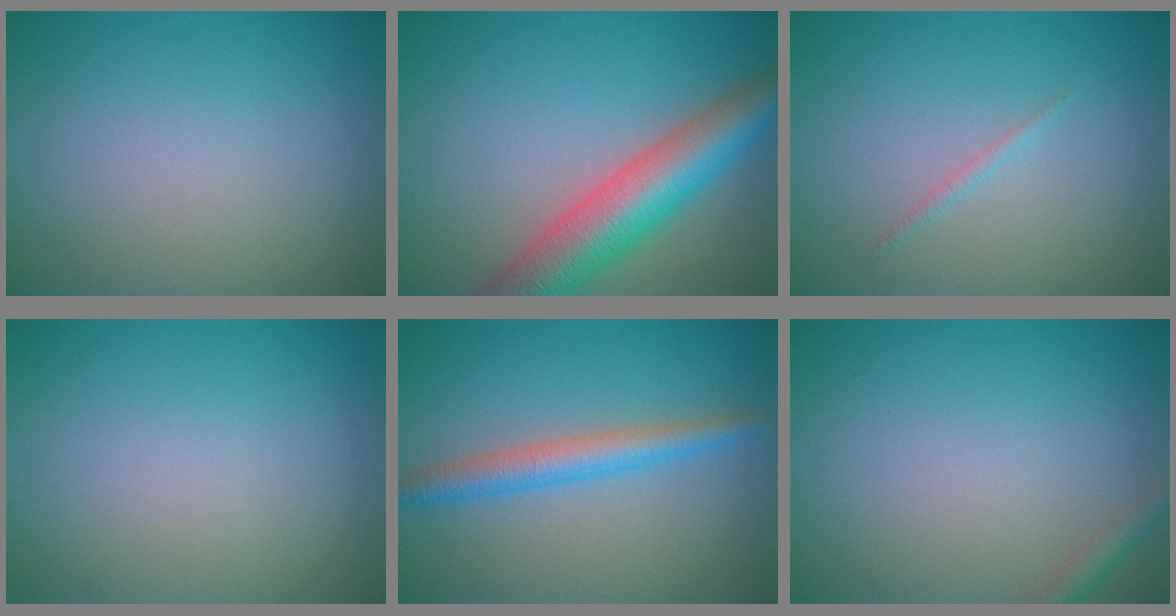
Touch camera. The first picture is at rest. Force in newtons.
{"total": 8.1, "press": 8.1, "slide": 0.4}
{"total": 0.6, "press": 0.6, "slide": 0.0}
{"total": 0.0}
{"total": 3.2, "press": 3.2, "slide": 0.1}
{"total": 1.5, "press": 1.5, "slide": 0.0}